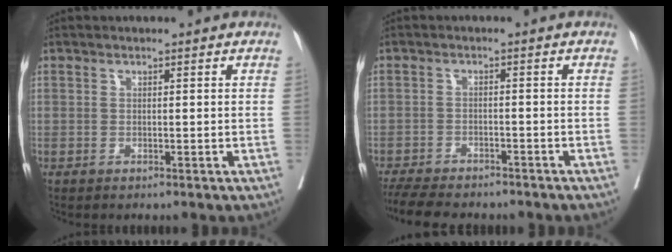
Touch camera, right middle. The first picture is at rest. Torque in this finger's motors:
{"motor_torque": [1.07, -1.07, 0.16, 0.10]}